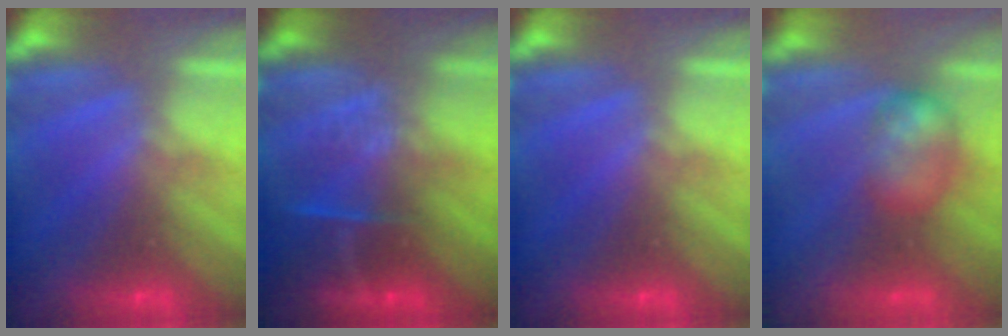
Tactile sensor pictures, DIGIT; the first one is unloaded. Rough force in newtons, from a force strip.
{"total": 8.6}
{"total": 0.0}
{"total": 3.1}